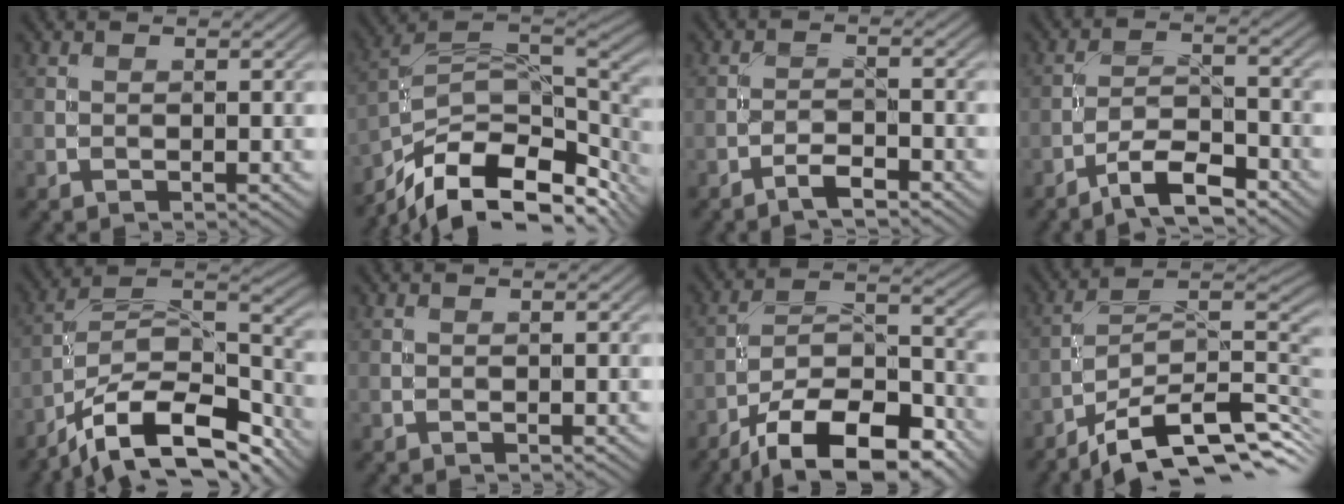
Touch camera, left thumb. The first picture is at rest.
{"total": 14.9, "force": [-8.3, 7.8, 9.7], "torque": [-0.195, -0.026, -0.140]}
{"total": 2.7, "force": [-2.2, 0.4, 1.4], "torque": [-0.030, 0.006, -0.047]}
{"total": 6.3, "force": [-4.8, 1.5, 3.8], "torque": [-0.065, 0.007, -0.093]}
{"total": 14.5, "force": [-10.7, 4.8, 8.6], "torque": [-0.173, 0.000, -0.183]}
{"total": 0.0}
{"total": 15.5, "force": [-10.7, 5.9, 9.6], "torque": [-0.170, -0.017, -0.181]}
{"total": 13.2, "force": [-8.7, 4.2, 9.0], "torque": [-0.162, -0.005, -0.148]}